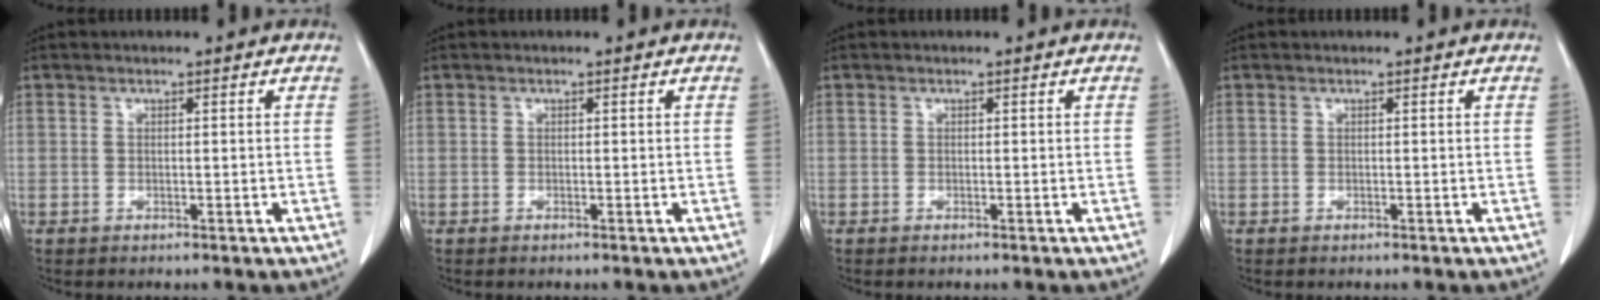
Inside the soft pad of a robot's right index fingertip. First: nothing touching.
{"total": 0.0}
{"total": 0.0}
{"total": 0.0}